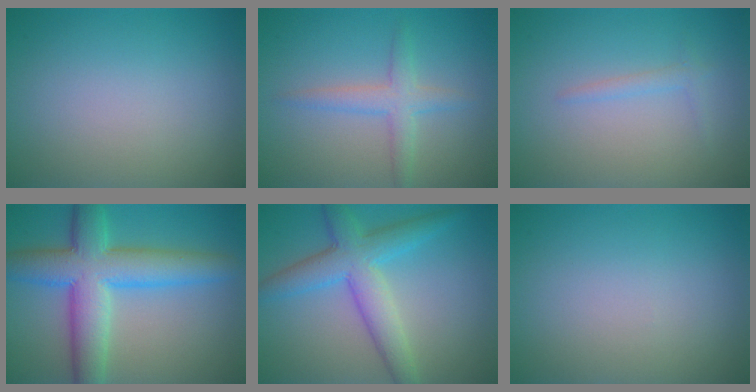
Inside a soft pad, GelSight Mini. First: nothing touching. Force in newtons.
{"total": 2.7, "press": 2.7, "slide": 0.1}
{"total": 1.0, "press": 1.0, "slide": 0.1}
{"total": 8.0, "press": 8.0, "slide": 0.3}
{"total": 5.6, "press": 5.6, "slide": 0.2}
{"total": 0.0}